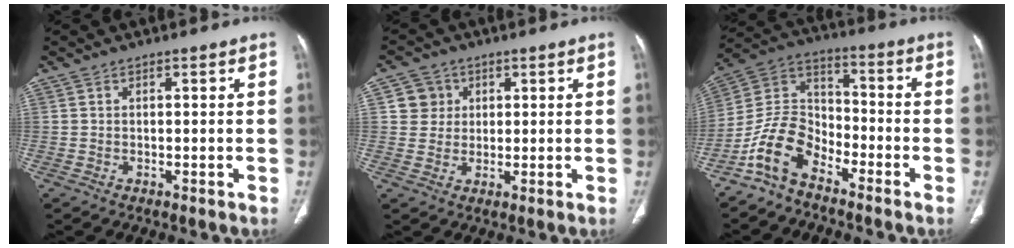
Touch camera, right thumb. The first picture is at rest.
{"total": 4.8, "force": [1.4, 4.5, 0.6], "torque": [0.015, 0.000, 0.021]}
{"total": 10.5, "force": [-7.2, 5.7, 5.1], "torque": [-0.090, 0.070, -0.156]}